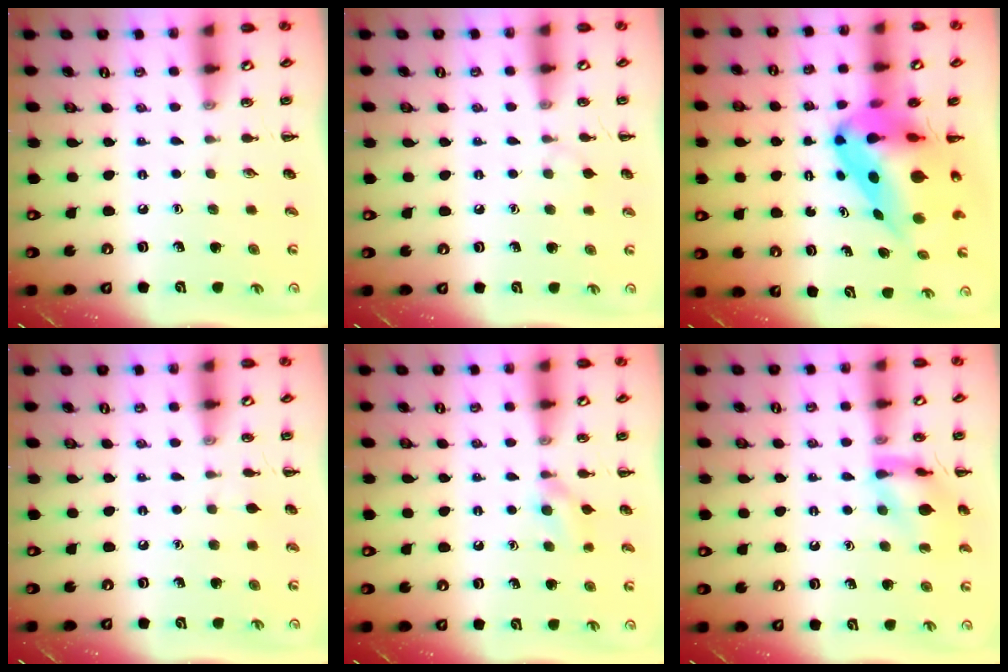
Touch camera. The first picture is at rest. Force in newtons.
{"total": 4.2, "press": 3.9, "slide": 1.6}
{"total": 11.0, "press": 10.6, "slide": 3.1}
{"total": 3.3, "press": 3.1, "slide": 1.3}
{"total": 6.7, "press": 6.4, "slide": 1.9}
{"total": 12.8, "press": 12.7, "slide": 1.2}